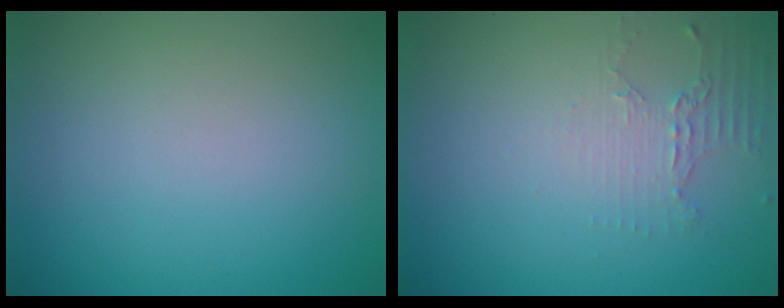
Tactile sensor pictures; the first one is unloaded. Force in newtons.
{"total": 2.2, "press": 1.6, "slide": 1.5}